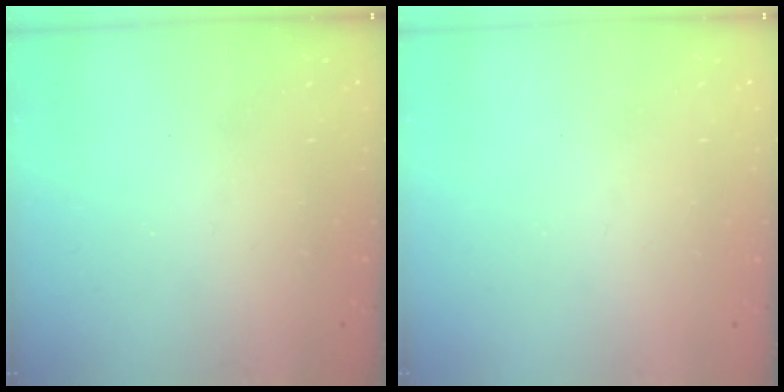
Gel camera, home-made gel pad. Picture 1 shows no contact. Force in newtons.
{"total": 0.0}